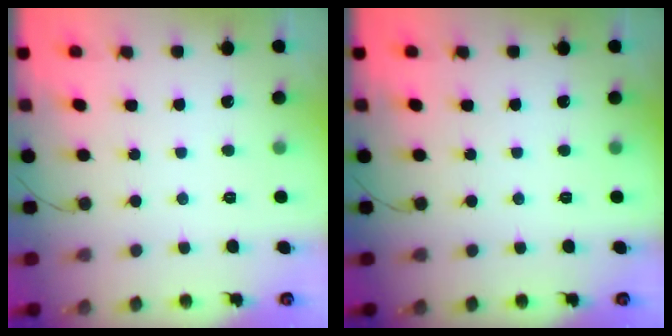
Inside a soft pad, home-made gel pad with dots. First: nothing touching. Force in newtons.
{"total": 0.0}